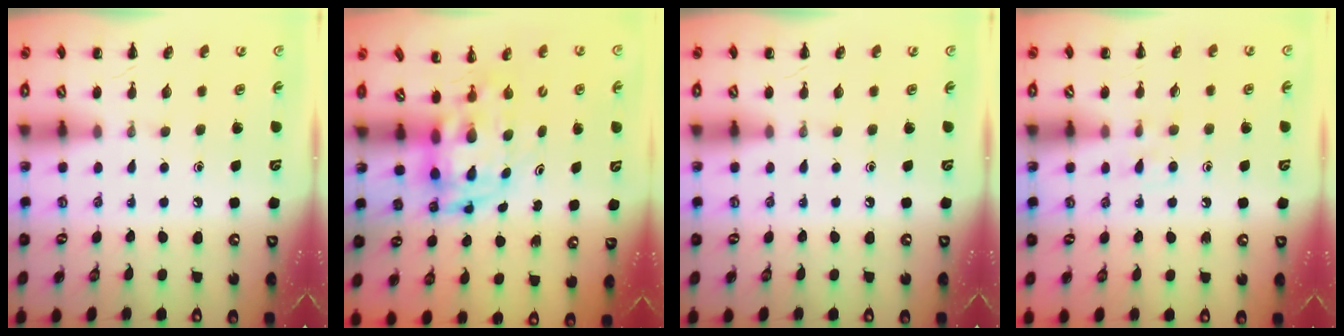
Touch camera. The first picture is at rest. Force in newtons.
{"total": 5.7, "press": 5.7, "slide": 1.1}
{"total": 0.0}
{"total": 4.2, "press": 3.9, "slide": 1.6}